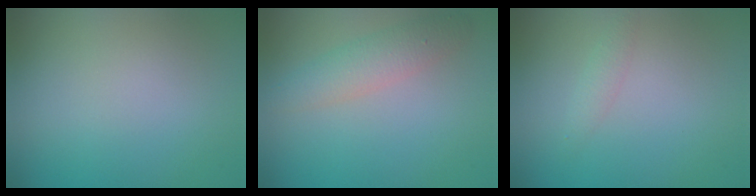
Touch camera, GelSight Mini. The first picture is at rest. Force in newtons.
{"total": 2.6, "press": 2.6, "slide": 0.2}
{"total": 1.0, "press": 1.0, "slide": 0.0}